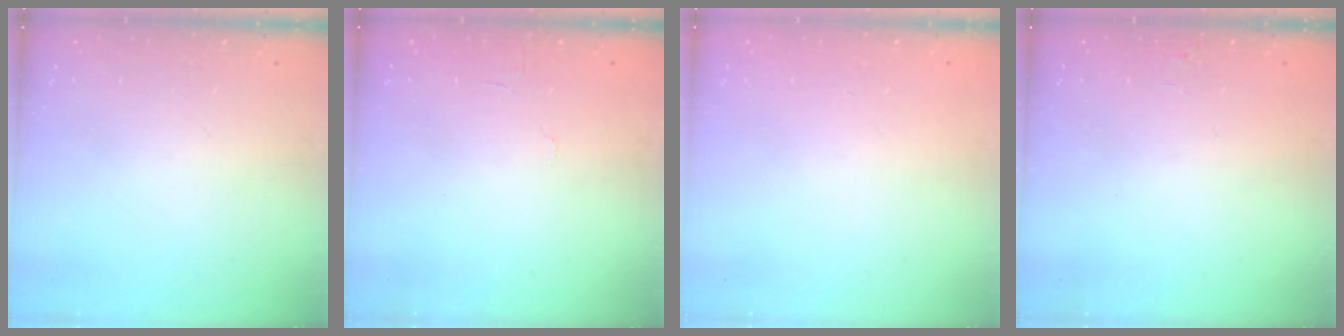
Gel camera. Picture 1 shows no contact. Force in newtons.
{"total": 3.5, "press": 3.5, "slide": 0.3}
{"total": 0.0}
{"total": 1.7, "press": 1.7, "slide": 0.1}